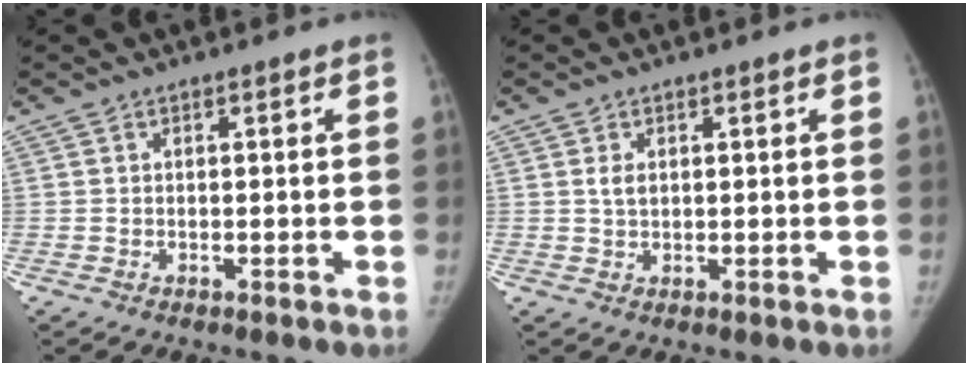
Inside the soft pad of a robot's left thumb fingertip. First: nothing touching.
{"total": 2.1, "force": [0.8, 1.4, 1.4], "torque": [-0.021, -0.004, 0.016]}